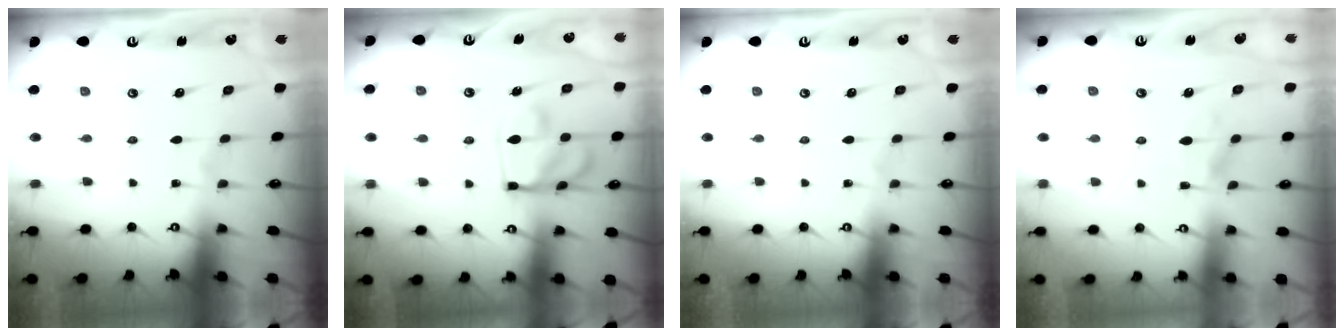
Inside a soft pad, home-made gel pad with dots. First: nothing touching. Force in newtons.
{"total": 13.3, "press": 13.2, "slide": 1.5}
{"total": 0.0}
{"total": 1.6, "press": 1.2, "slide": 1.0}